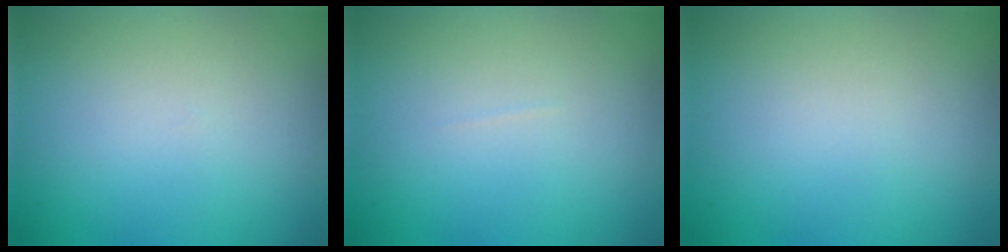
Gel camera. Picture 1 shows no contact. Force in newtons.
{"total": 0.0}
{"total": 0.0}